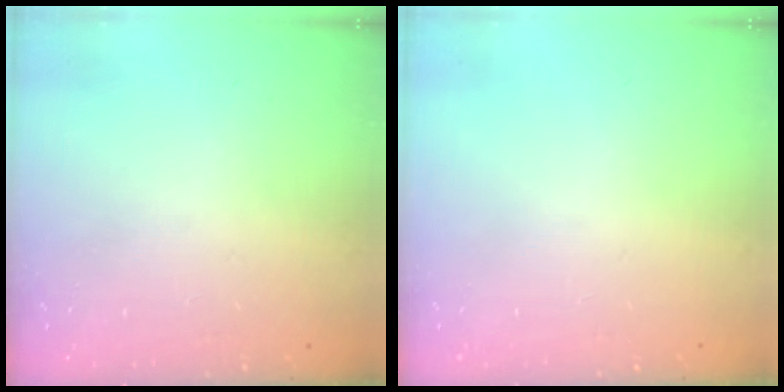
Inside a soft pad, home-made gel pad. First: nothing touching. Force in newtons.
{"total": 0.0}